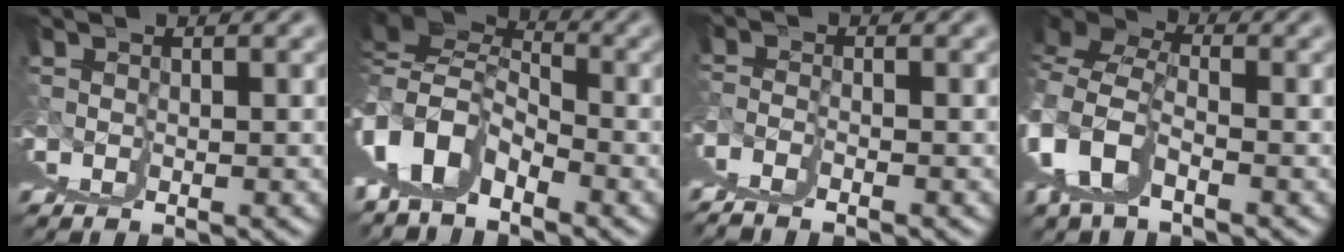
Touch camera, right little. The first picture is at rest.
{"total": 4.1, "force": [0.8, 0.4, 4.0], "torque": [-0.051, 0.013, 0.018]}
{"total": 2.1, "force": [0.7, -1.6, 1.2], "torque": [-0.010, 0.013, 0.015]}
{"total": 2.4, "force": [0.5, -0.1, 2.3], "torque": [-0.040, 0.003, 0.014]}